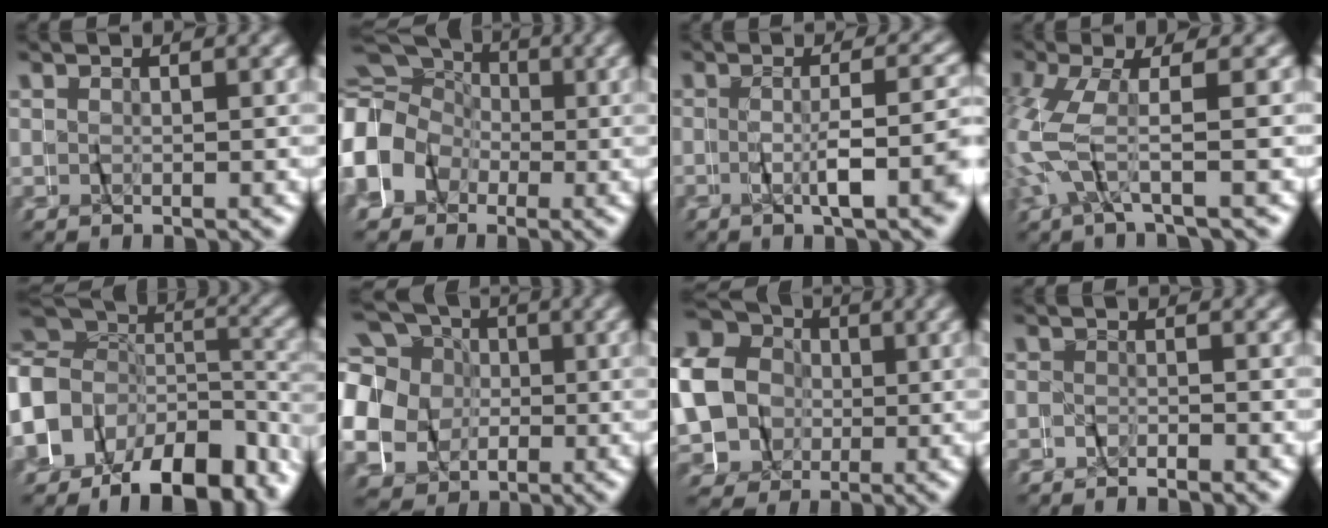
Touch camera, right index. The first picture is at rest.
{"total": 11.7, "force": [-0.3, 10.6, 5.1], "torque": [-0.138, -0.008, -0.022]}
{"total": 4.3, "force": [-1.9, 0.0, 3.9], "torque": [-0.062, 0.001, -0.030]}
{"total": 4.0, "force": [-0.9, 0.7, 3.9], "torque": [-0.119, -0.004, -0.013]}
{"total": 15.3, "force": [-6.1, 11.4, 8.2], "torque": [-0.186, -0.033, -0.099]}
{"total": 13.5, "force": [-0.3, 12.3, 5.6], "torque": [-0.156, -0.023, -0.017]}
{"total": 16.8, "force": [2.1, 14.9, 7.4], "torque": [-0.181, -0.015, 0.016]}
{"total": 2.1, "force": [-0.7, 1.7, 1.0], "torque": [-0.034, 0.002, -0.023]}